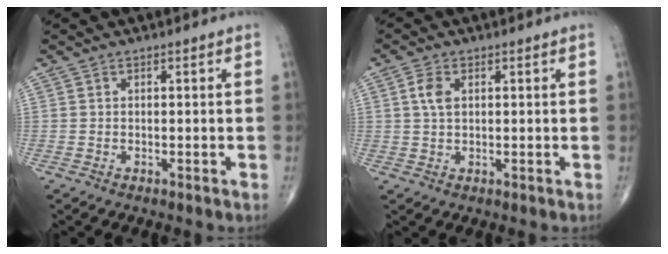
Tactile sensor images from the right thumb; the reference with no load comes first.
{"total": 3.5, "force": [0.9, 2.0, 2.6], "torque": [-0.056, 0.002, 0.017]}